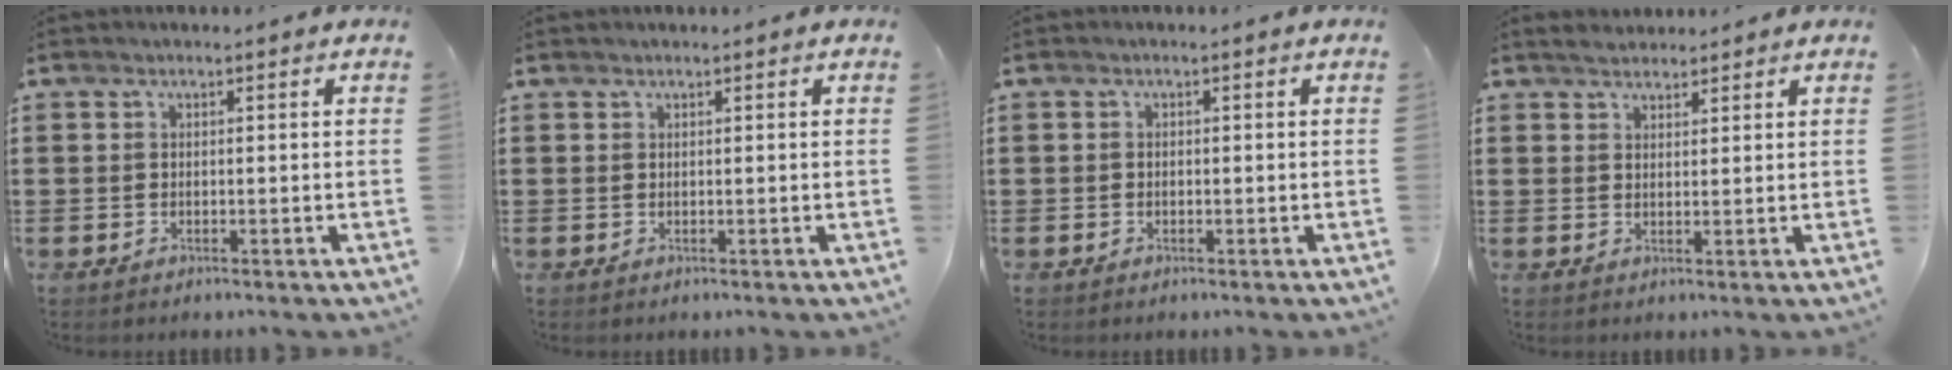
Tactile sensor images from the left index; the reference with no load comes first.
{"total": 0.0}
{"total": 0.6, "force": [-0.3, 0.5, 0.1], "torque": [-0.005, 0.001, -0.007]}
{"total": 2.1, "force": [2.0, 0.7, 0.2], "torque": [-0.010, 0.006, 0.038]}